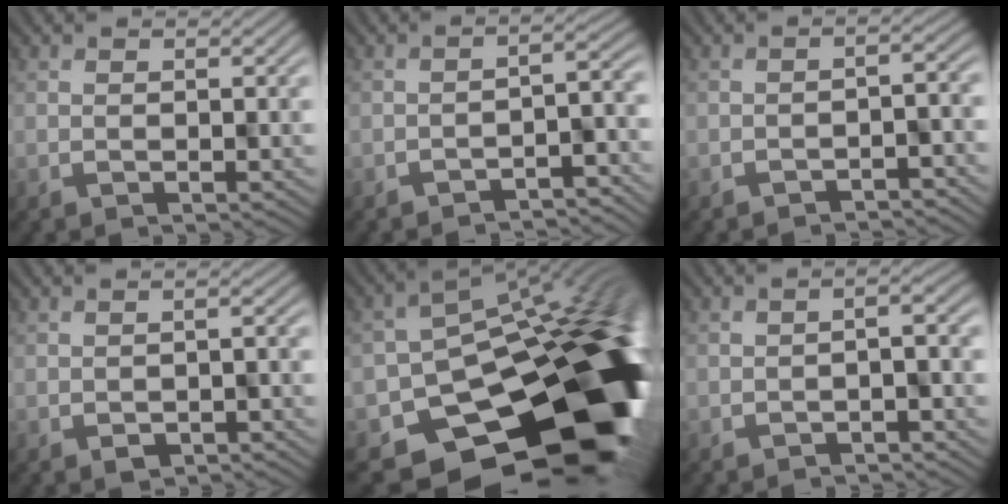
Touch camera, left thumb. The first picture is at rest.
{"total": 5.5, "force": [-4.7, 1.1, 2.7], "torque": [-0.029, 0.000, -0.069]}
{"total": 3.6, "force": [-3.0, 0.6, 1.7], "torque": [-0.021, 0.000, -0.045]}
{"total": 2.5, "force": [-1.5, 1.3, 1.6], "torque": [-0.018, 0.002, -0.018]}
{"total": 18.8, "force": [-8.1, 11.8, 12.2], "torque": [-0.166, -0.056, -0.104]}
{"total": 2.6, "force": [-1.9, 0.7, 1.6], "torque": [-0.024, 0.000, -0.027]}